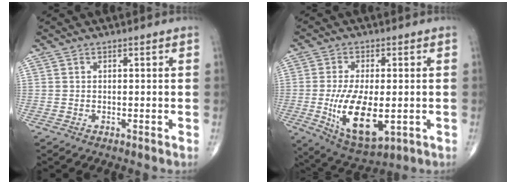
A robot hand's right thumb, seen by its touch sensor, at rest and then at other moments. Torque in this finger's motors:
{"motor_torque": [-0.22, 2.19, 0.81, 0.40, 0.48]}